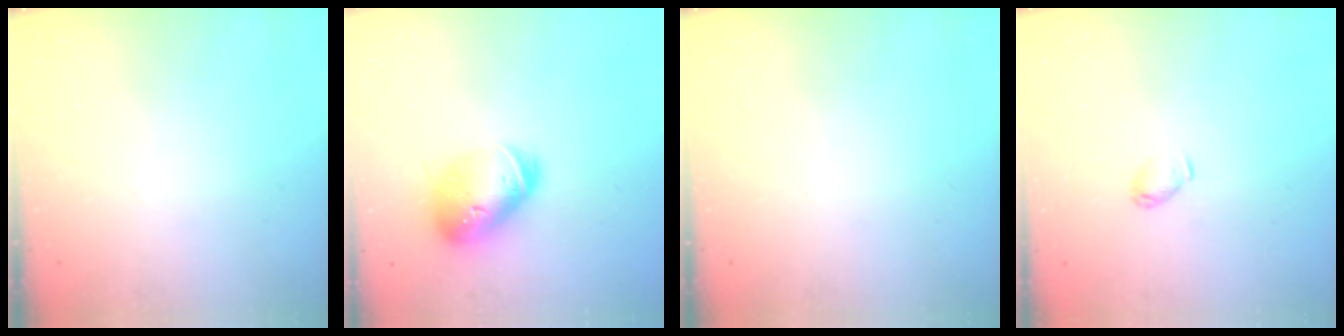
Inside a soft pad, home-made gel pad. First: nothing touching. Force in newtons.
{"total": 17.1, "press": 16.9, "slide": 2.4}
{"total": 0.0}
{"total": 3.4, "press": 3.3, "slide": 0.6}